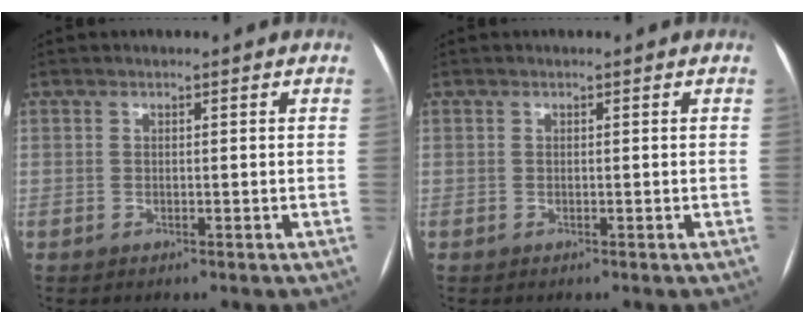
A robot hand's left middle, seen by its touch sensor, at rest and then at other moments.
{"total": 0.0}